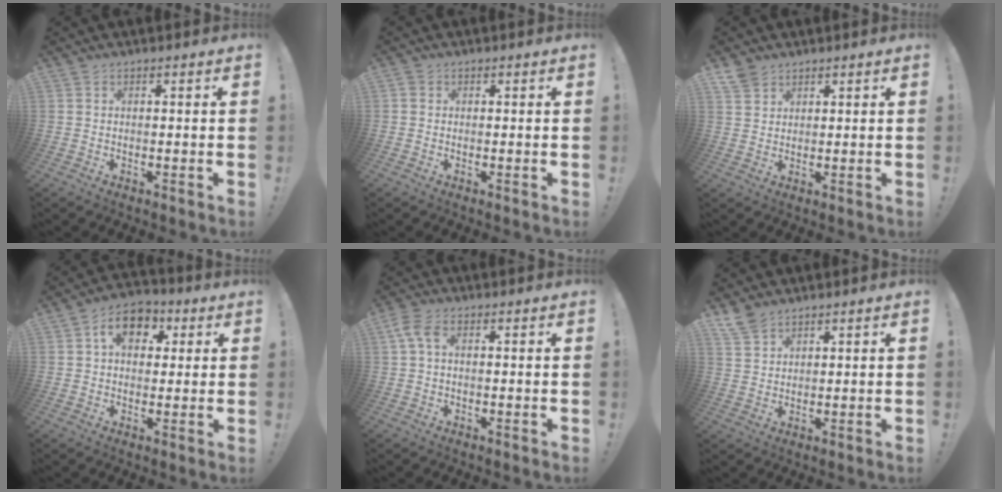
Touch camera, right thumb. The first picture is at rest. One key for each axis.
{"total": 0.8, "fx": 0.0, "fy": 0.8, "fz": 0.2, "tx": -0.007, "ty": 0.002, "tz": 0.002}
{"total": 3.9, "fx": 3.1, "fy": 2.2, "fz": 1.0, "tx": -0.014, "ty": -0.016, "tz": 0.059}
{"total": 10.0, "fx": 3.2, "fy": 7.1, "fz": 6.3, "tx": -0.097, "ty": 0.007, "tz": 0.060}
{"total": 4.4, "fx": 1.0, "fy": 2.3, "fz": 3.6, "tx": -0.079, "ty": 0.006, "tz": 0.019}
{"total": 5.1, "fx": 4.1, "fy": 2.3, "fz": 2.0, "tx": -0.032, "ty": -0.022, "tz": 0.077}